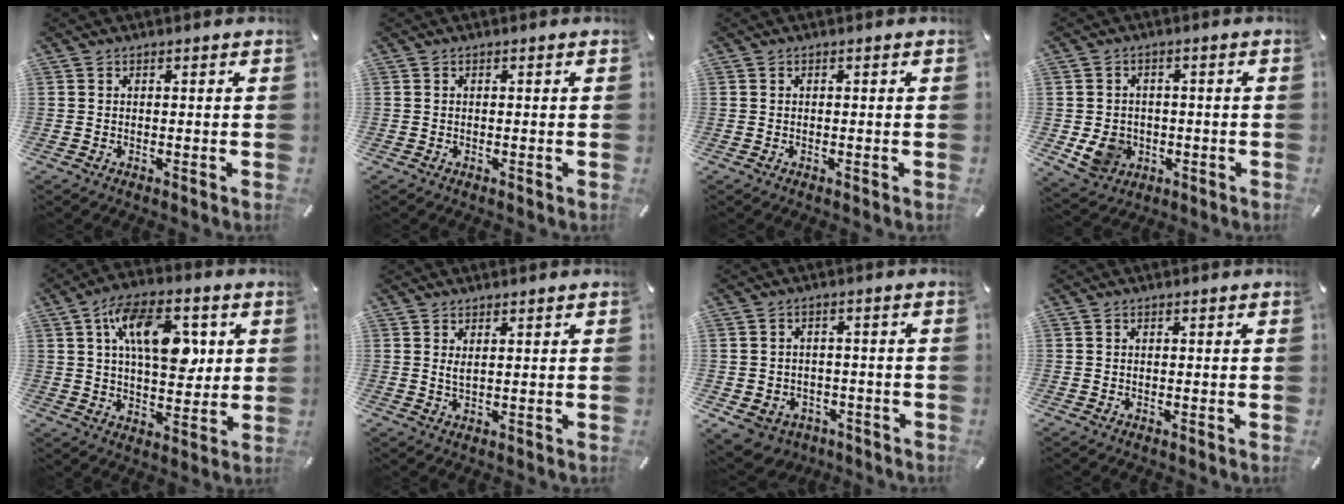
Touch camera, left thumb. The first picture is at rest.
{"total": 0.0}
{"total": 0.0}
{"total": 7.4, "force": [-1.6, 6.7, 2.7], "torque": [-0.062, 0.009, -0.026]}
{"total": 15.9, "force": [4.6, 9.0, 12.3], "torque": [-0.180, 0.006, 0.081]}
{"total": 1.8, "force": [1.1, 0.4, 1.5], "torque": [-0.031, 0.001, 0.018]}
{"total": 5.7, "force": [-3.0, 4.5, 1.6], "torque": [-0.046, 0.021, -0.058]}
{"total": 0.0}